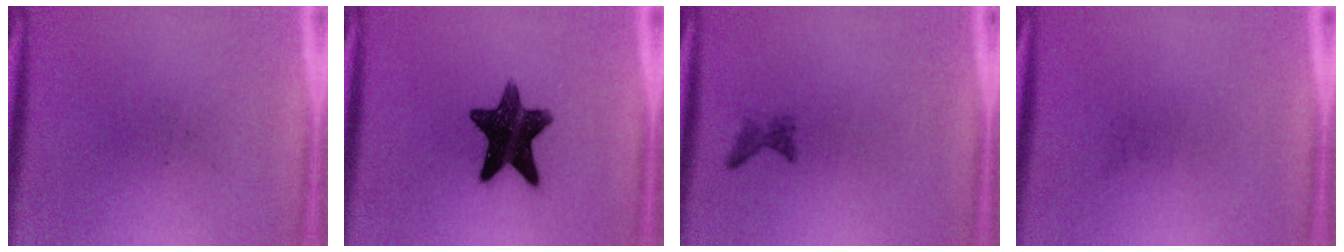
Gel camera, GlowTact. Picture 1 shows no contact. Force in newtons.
{"total": 13.8}
{"total": 1.2}
{"total": 0.0}